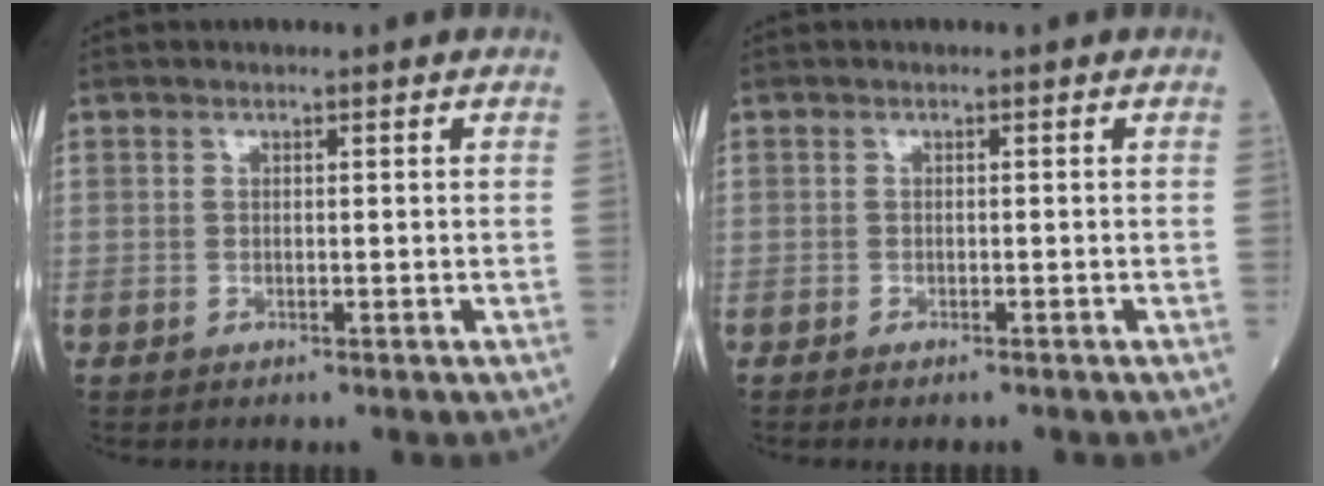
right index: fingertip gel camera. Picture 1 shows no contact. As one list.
[{"total": 1.0, "force": [-0.8, 0.2, 0.5], "torque": [-0.008, -0.002, -0.010]}]